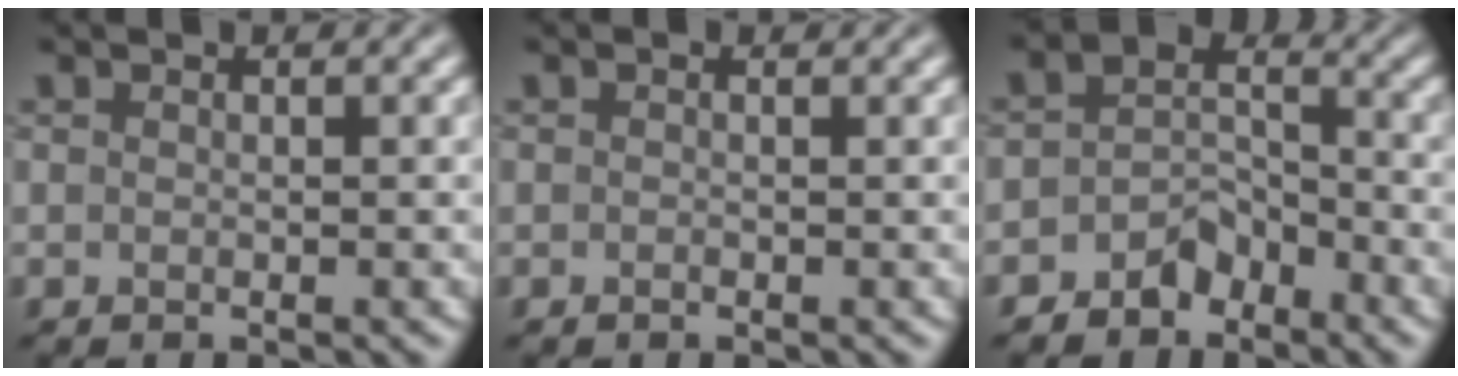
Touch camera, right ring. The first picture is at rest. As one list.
[{"total": 0.0}, {"total": 4.1, "force": [-2.5, 2.9, 1.5], "torque": [-0.009, 0.012, -0.054]}]